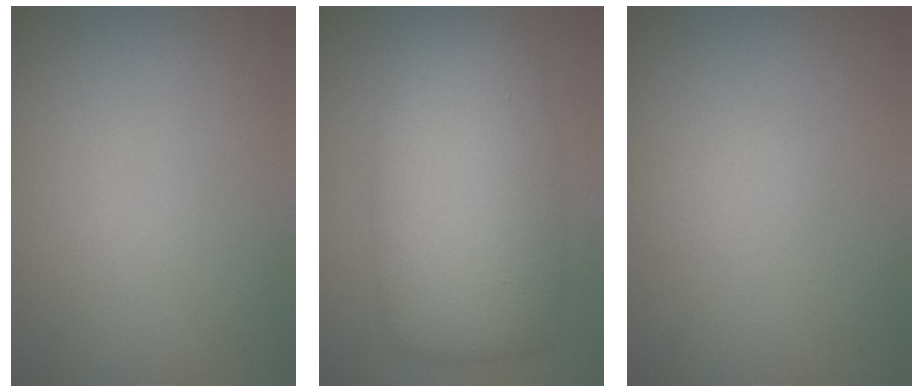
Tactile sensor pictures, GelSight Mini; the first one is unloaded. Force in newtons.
{"total": 10.2, "press": 10.2, "slide": 0.0}
{"total": 0.8, "press": 0.8, "slide": 0.0}